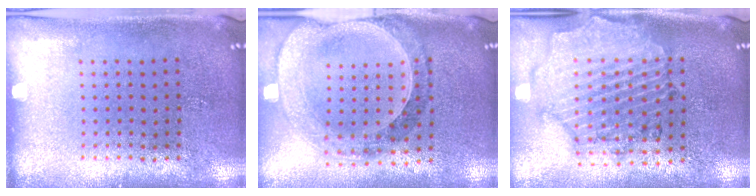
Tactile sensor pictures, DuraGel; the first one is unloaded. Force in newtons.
{"total": 1.4, "press": 1.4, "slide": 0.3}
{"total": 1.5, "press": 1.5, "slide": 0.3}